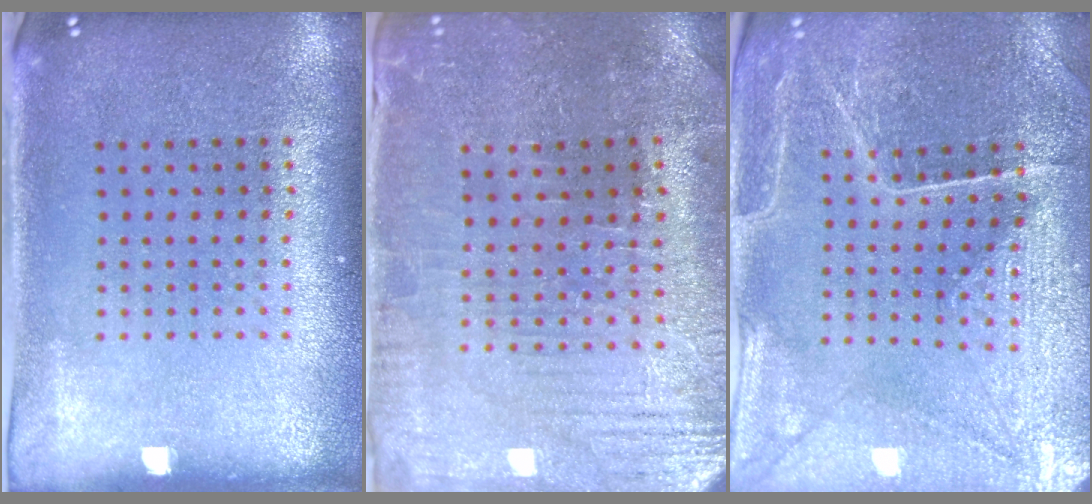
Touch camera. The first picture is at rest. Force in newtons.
{"total": 1.3, "press": 1.2, "slide": 0.4}
{"total": 2.7, "press": 2.7, "slide": 0.2}